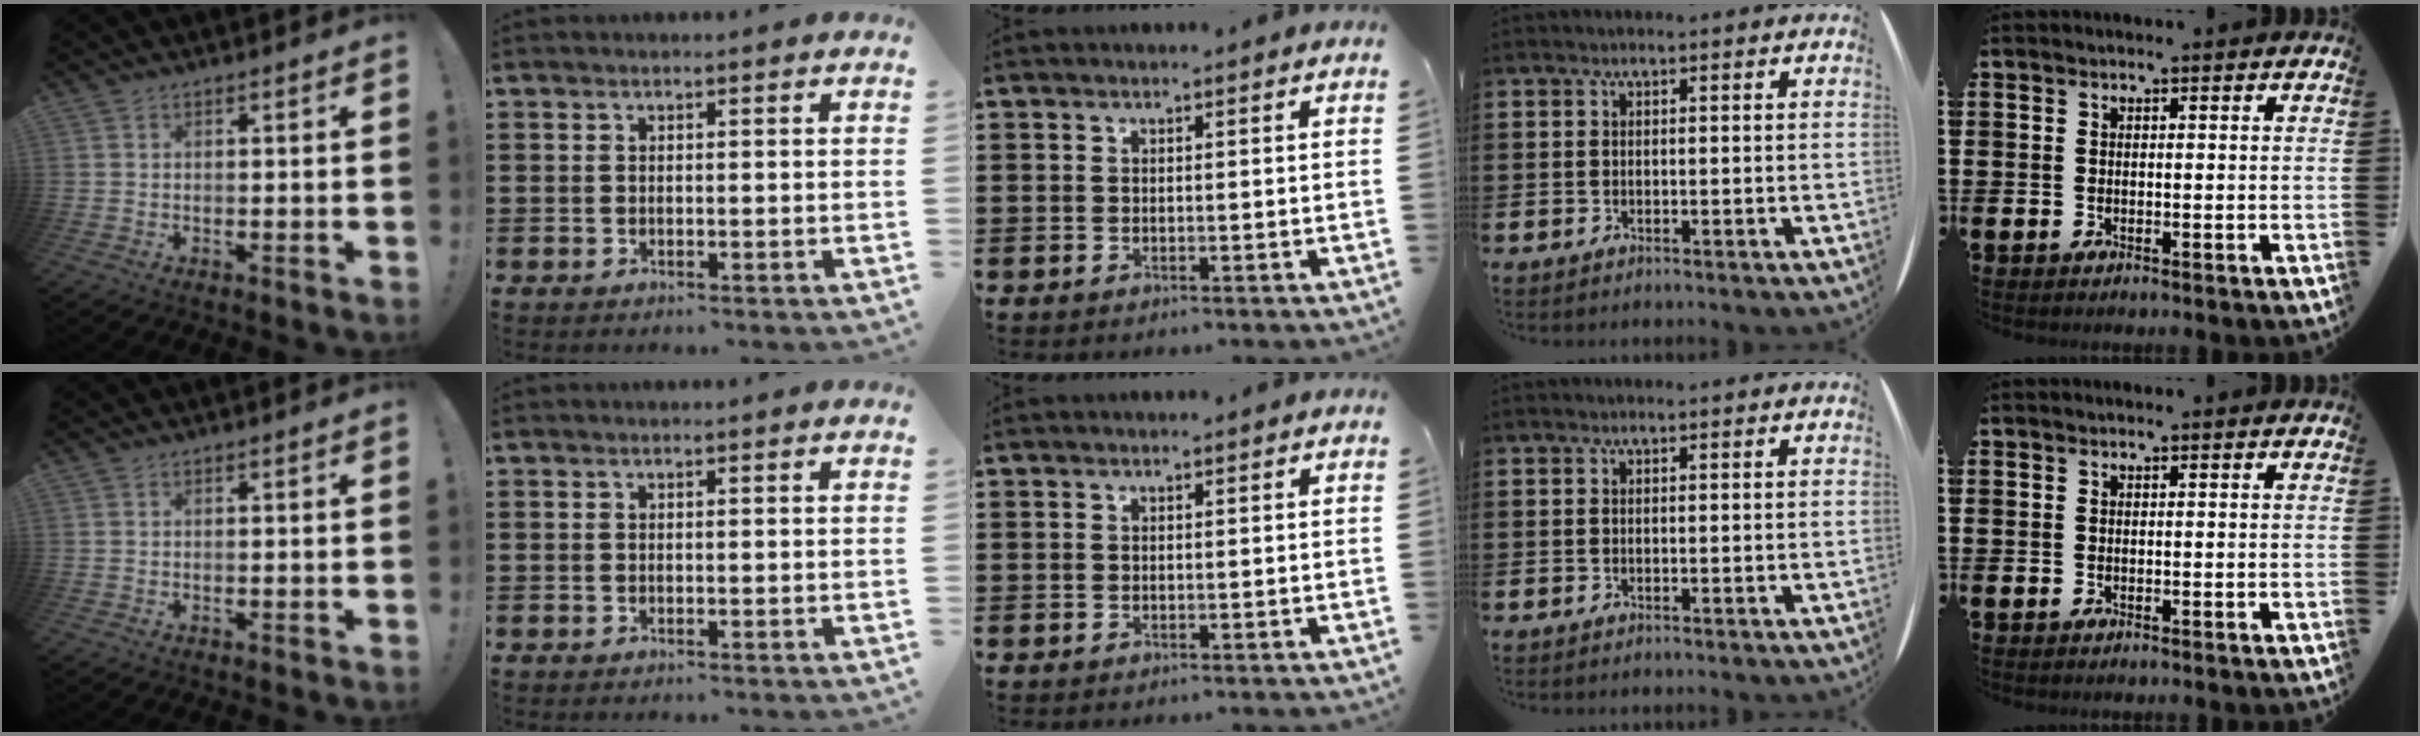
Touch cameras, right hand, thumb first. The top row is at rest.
{}